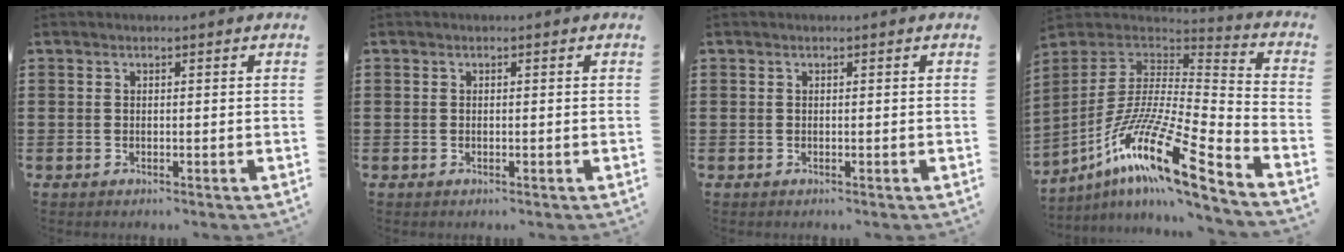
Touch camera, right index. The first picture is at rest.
{"total": 0.0}
{"total": 0.0}
{"total": 17.7, "force": [-11.1, 3.1, 13.4], "torque": [-0.263, 0.014, -0.206]}